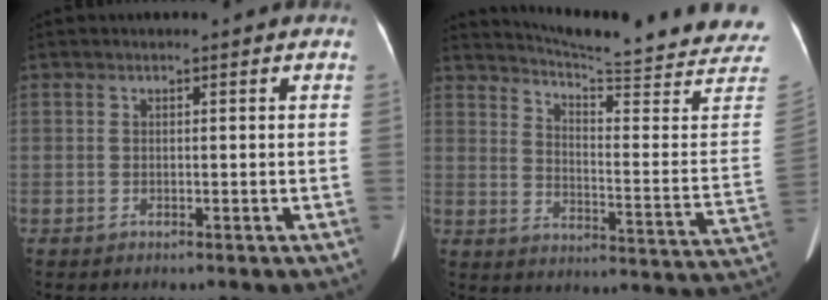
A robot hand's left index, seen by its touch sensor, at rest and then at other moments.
{"total": 24.0, "force": [22.3, -0.7, 8.6], "torque": [-0.130, -0.122, 0.271]}